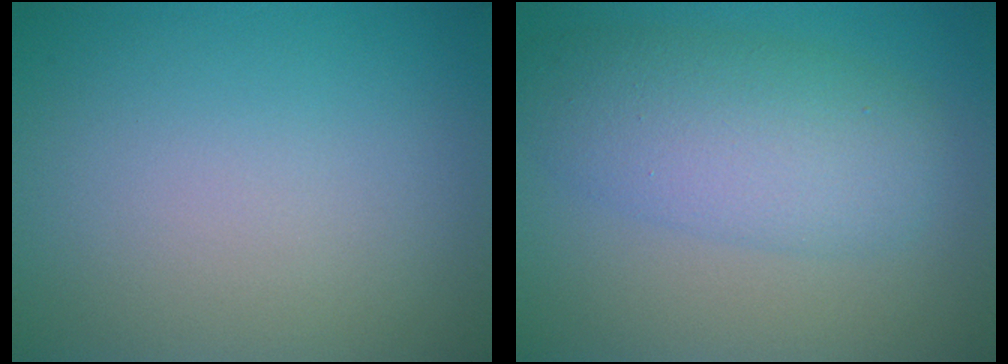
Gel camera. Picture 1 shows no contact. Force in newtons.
{"total": 6.0, "press": 6.0, "slide": 0.2}